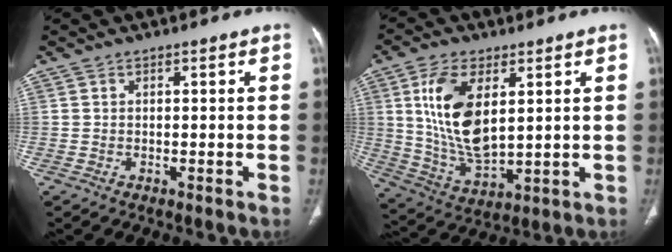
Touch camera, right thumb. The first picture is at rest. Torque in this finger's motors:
{"motor_torque": [1.60, 2.81, 1.36, -1.06, 0.40]}